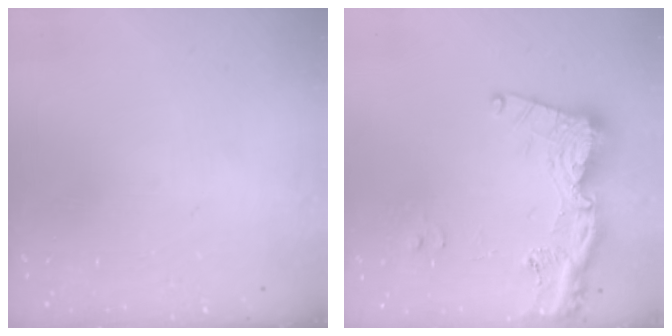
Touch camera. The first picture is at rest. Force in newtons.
{"total": 16.6, "press": 16.5, "slide": 1.9}